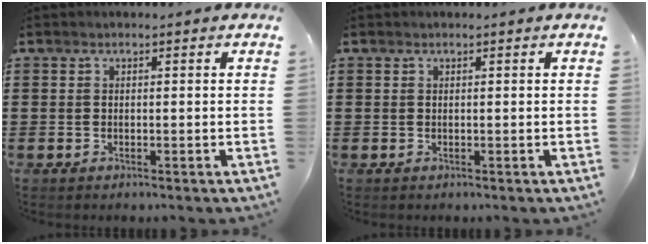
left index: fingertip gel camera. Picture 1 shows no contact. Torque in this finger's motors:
{"motor_torque": [-0.29, 0.48, -0.29, -0.06]}